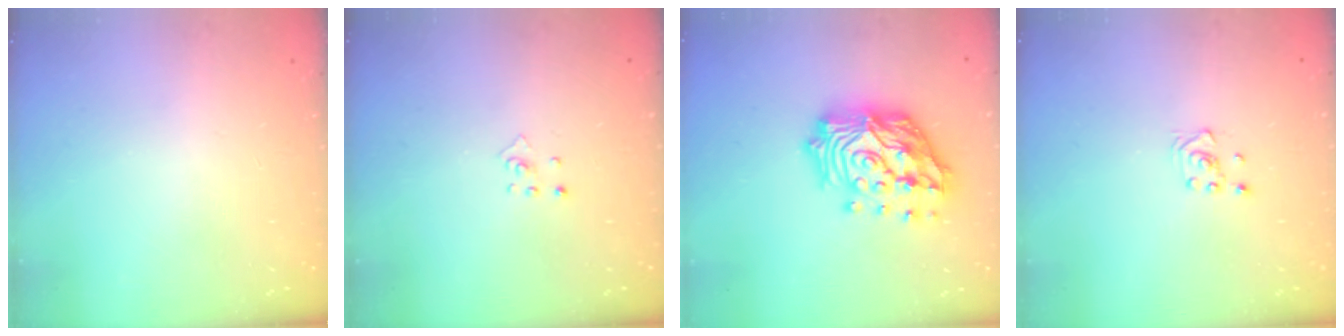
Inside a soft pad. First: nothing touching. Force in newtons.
{"total": 2.9, "press": 2.9, "slide": 0.3}
{"total": 22.0, "press": 21.7, "slide": 3.4}
{"total": 2.6, "press": 2.4, "slide": 1.0}